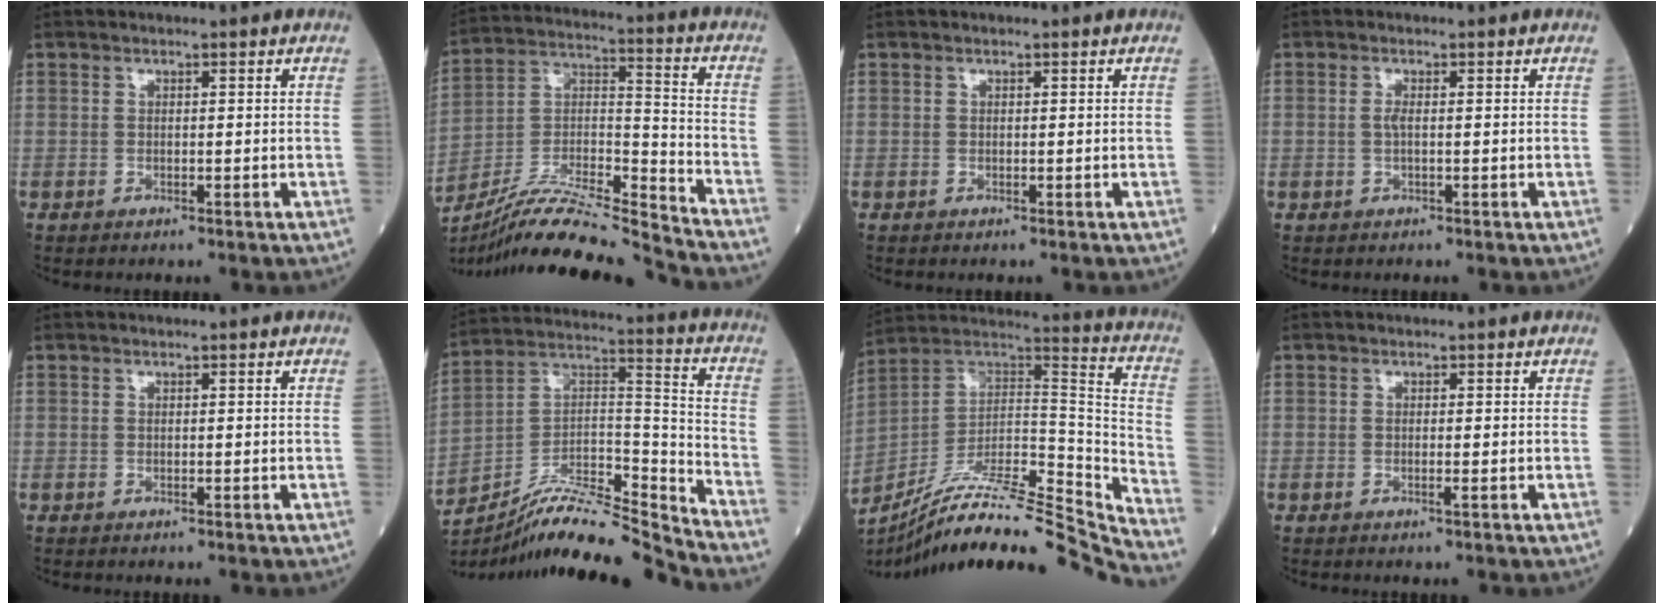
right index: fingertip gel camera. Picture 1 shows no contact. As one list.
[{"total": 18.0, "force": [-16.9, -1.3, 6.0], "torque": [-0.109, 0.017, -0.302]}, {"total": 0.0}, {"total": 1.2, "force": [0.0, 0.2, 1.2], "torque": [-0.029, 0.000, -0.001]}, {"total": 0.0}, {"total": 16.0, "force": [-15.2, -0.6, 4.9], "torque": [-0.079, 0.050, -0.272]}, {"total": 28.4, "force": [-25.6, 0.0, 12.5], "torque": [-0.169, -0.005, -0.401]}, {"total": 0.7, "force": [-0.2, -0.1, 0.7], "torque": [-0.014, -0.001, -0.004]}]